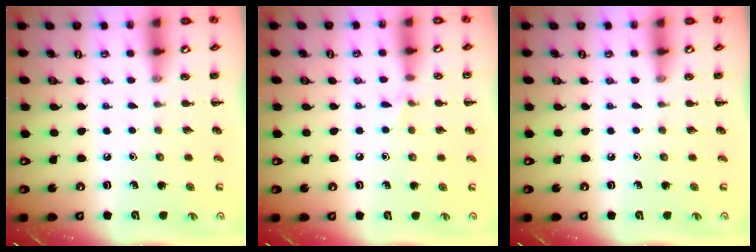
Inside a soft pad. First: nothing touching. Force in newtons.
{"total": 3.9, "press": 3.7, "slide": 1.2}
{"total": 0.0}